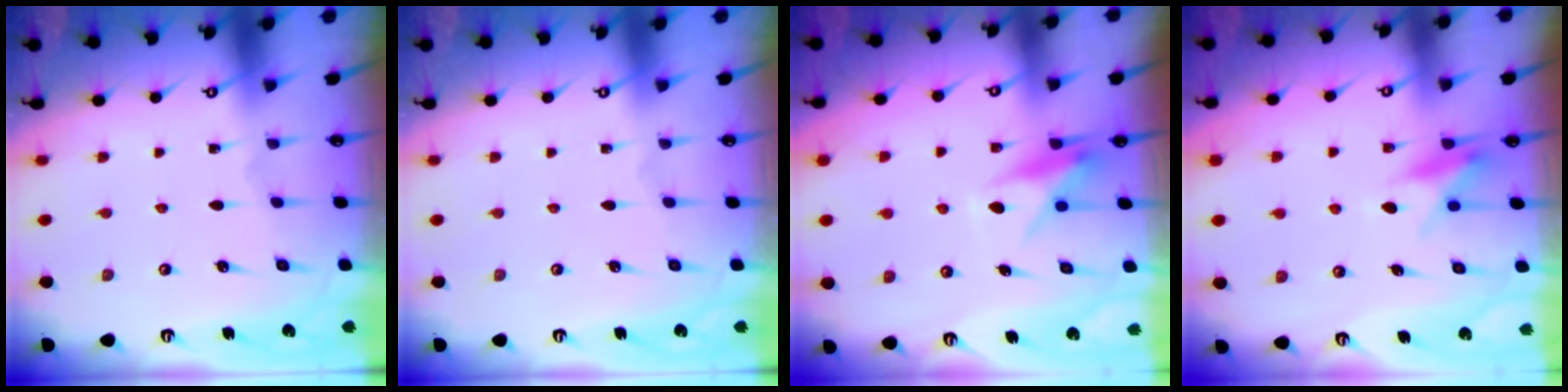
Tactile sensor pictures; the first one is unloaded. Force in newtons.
{"total": 0.0}
{"total": 7.8, "press": 7.8, "slide": 0.5}
{"total": 7.3, "press": 7.2, "slide": 0.6}